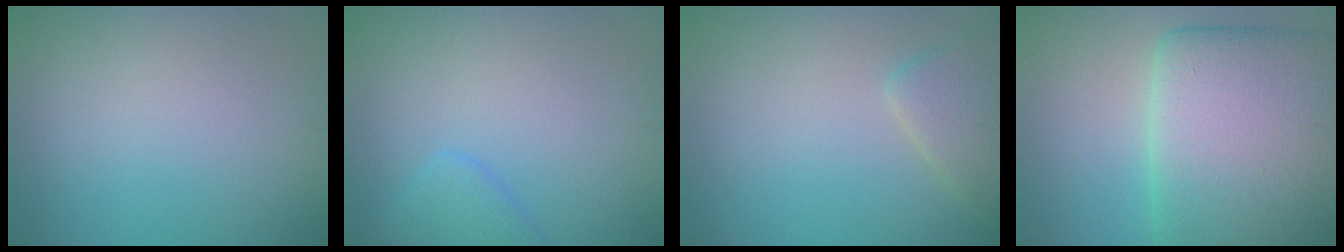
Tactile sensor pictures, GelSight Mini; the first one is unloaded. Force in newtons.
{"total": 2.0, "press": 1.9, "slide": 0.0}
{"total": 2.5, "press": 2.5, "slide": 0.2}
{"total": 14.5, "press": 14.5, "slide": 0.5}